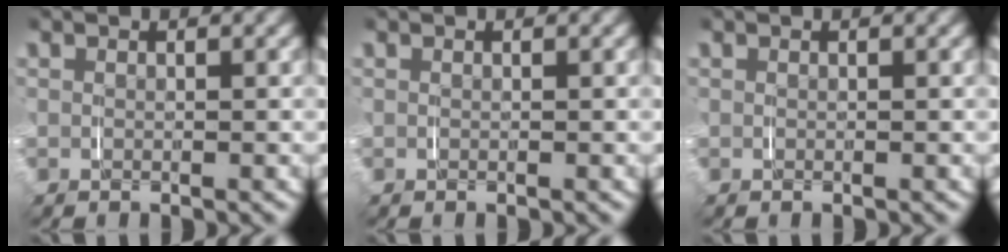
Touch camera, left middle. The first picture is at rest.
{"total": 0.0}
{"total": 0.0}